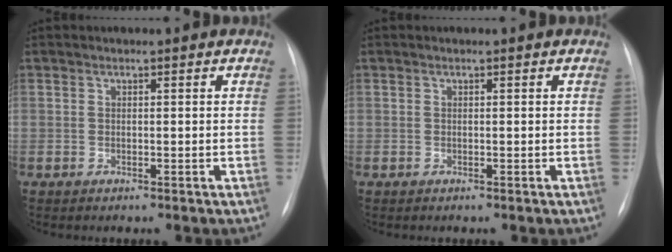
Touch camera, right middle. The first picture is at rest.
{"total": 0.0}